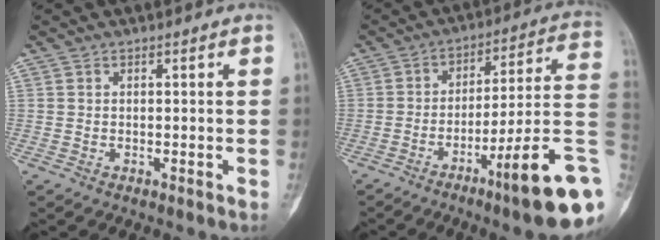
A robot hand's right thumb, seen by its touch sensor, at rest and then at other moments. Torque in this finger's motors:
{"motor_torque": [2.56, 0.84, 1.14, -1.25, 0.39]}